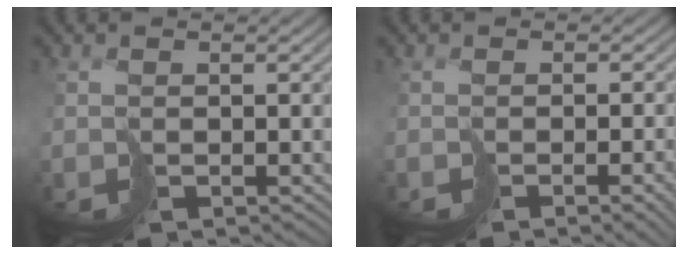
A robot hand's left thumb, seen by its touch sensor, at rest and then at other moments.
{"total": 3.7, "force": [-2.2, 1.0, 2.9], "torque": [-0.033, -0.010, -0.023]}